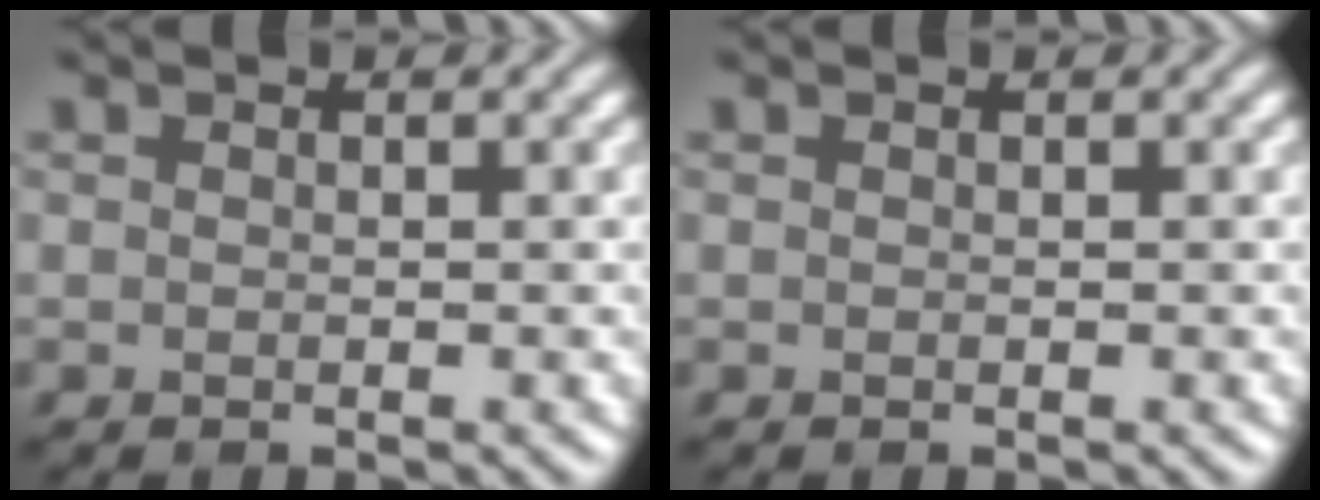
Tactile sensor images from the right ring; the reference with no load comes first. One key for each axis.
{"total": 0.0}